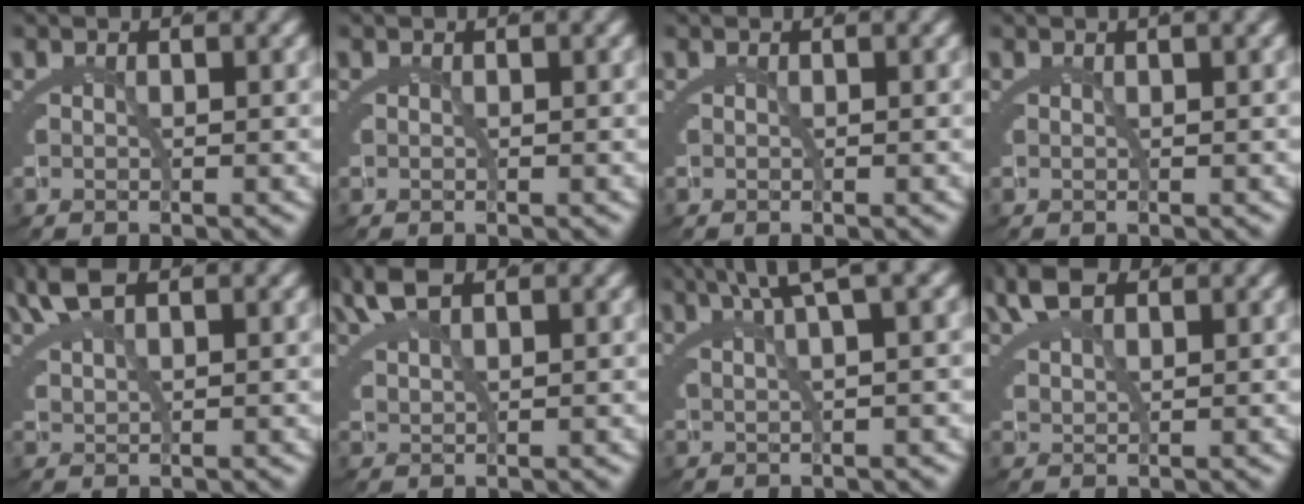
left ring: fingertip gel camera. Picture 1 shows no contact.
{"total": 0.0}
{"total": 0.0}
{"total": 0.7, "force": [0.3, -0.7, 0.2], "torque": [0.000, 0.003, 0.007]}
{"total": 2.5, "force": [2.1, -0.2, 1.4], "torque": [-0.034, 0.005, 0.046]}
{"total": 2.5, "force": [2.1, -0.2, 1.3], "torque": [-0.034, 0.004, 0.046]}
{"total": 4.9, "force": [3.0, -0.7, 3.7], "torque": [-0.037, 0.027, 0.048]}
{"total": 2.9, "force": [2.4, 0.6, 1.6], "torque": [-0.036, 0.001, 0.050]}